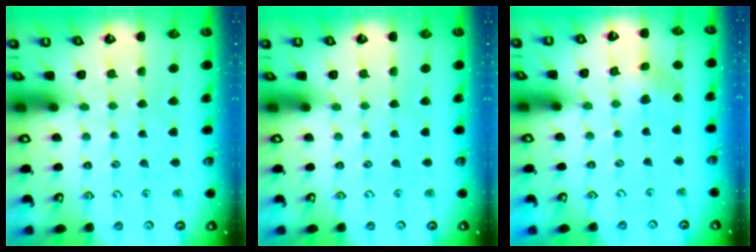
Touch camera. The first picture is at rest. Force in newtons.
{"total": 0.0}
{"total": 2.3, "press": 2.2, "slide": 0.4}